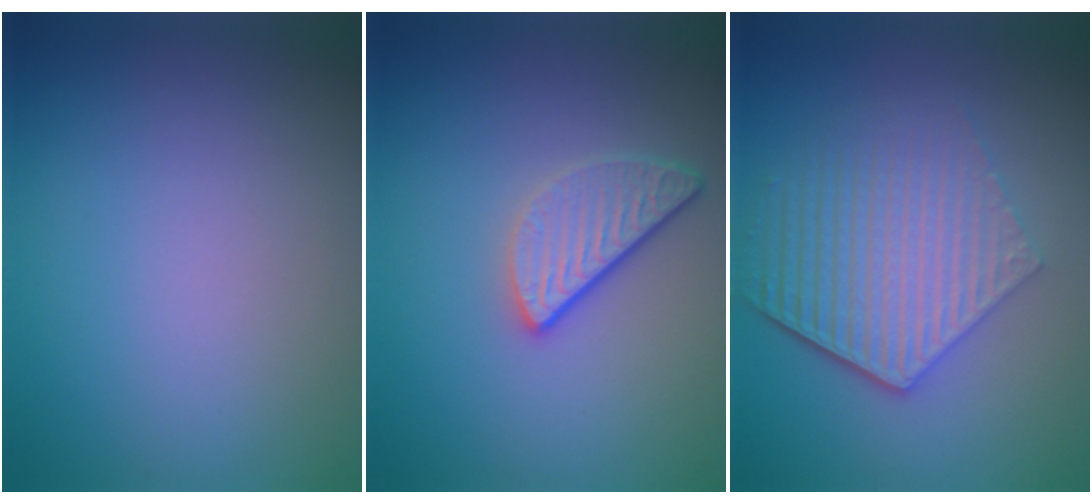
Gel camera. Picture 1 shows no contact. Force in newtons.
{"total": 3.3, "press": 2.6, "slide": 2.0}
{"total": 6.2, "press": 4.5, "slide": 4.2}